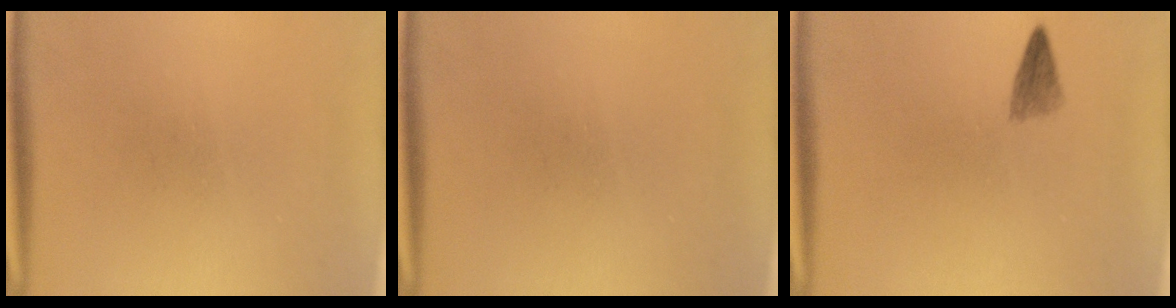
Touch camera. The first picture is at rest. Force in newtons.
{"total": 0.0}
{"total": 1.7}